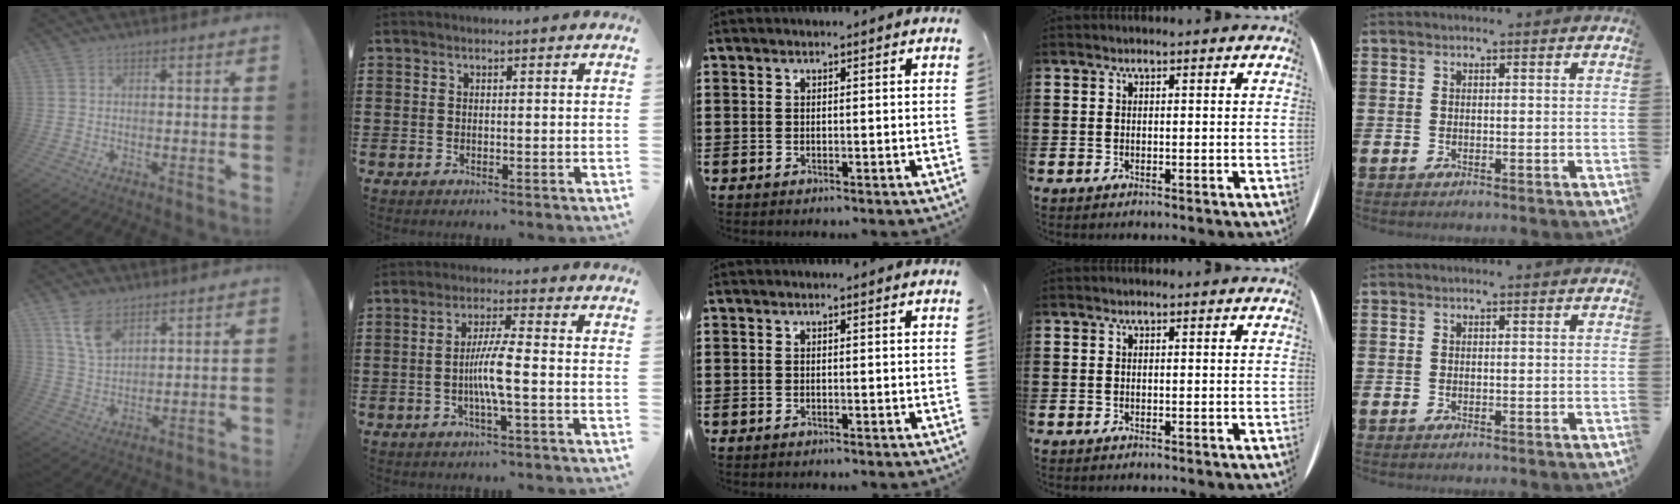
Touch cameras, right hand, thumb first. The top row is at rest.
{"thumb": {"total": 8.5, "force": [5.7, 4.5, 4.5], "torque": [-0.087, -0.021, 0.109]}, "index": {"total": 5.8, "force": [-1.2, 0.3, 5.6], "torque": [-0.107, -0.006, -0.028]}}